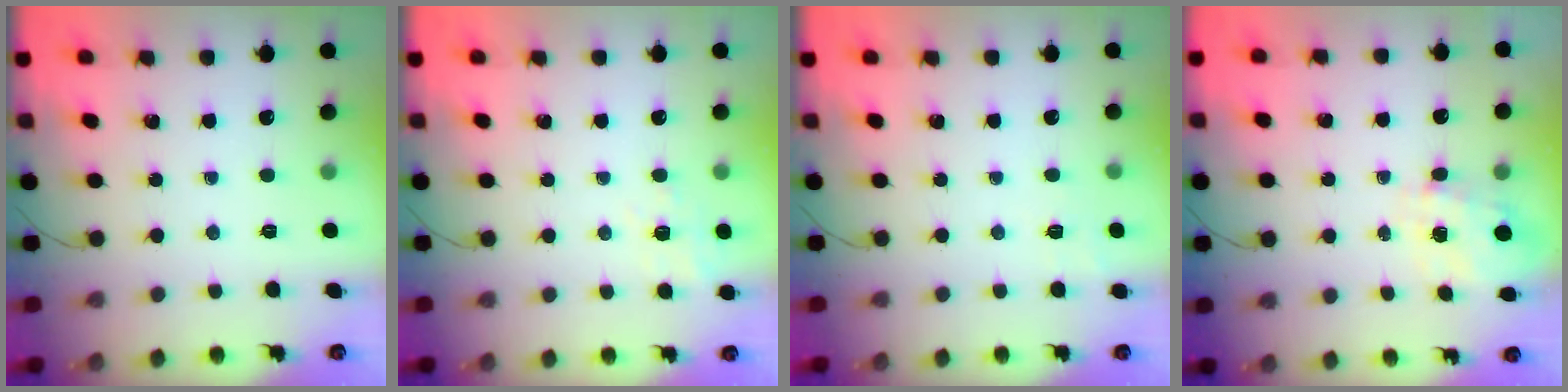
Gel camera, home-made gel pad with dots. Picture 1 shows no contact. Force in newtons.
{"total": 7.6, "press": 7.3, "slide": 1.9}
{"total": 5.7, "press": 5.4, "slide": 1.7}
{"total": 0.7, "press": 0.4, "slide": 0.6}